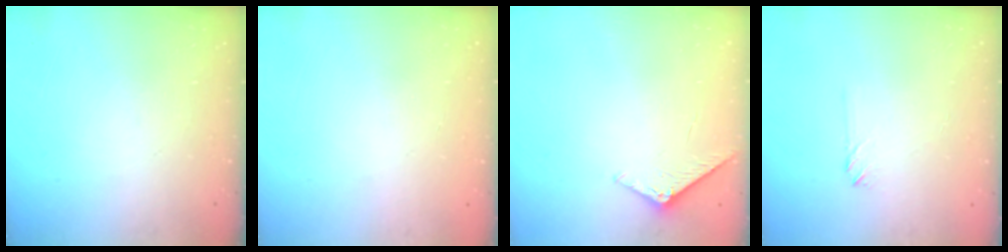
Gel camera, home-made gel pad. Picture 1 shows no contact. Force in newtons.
{"total": 0.0}
{"total": 5.6, "press": 5.6, "slide": 0.6}
{"total": 2.0, "press": 2.0, "slide": 0.3}